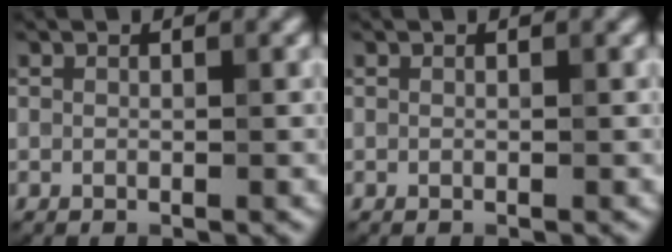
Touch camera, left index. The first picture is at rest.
{"total": 0.0}